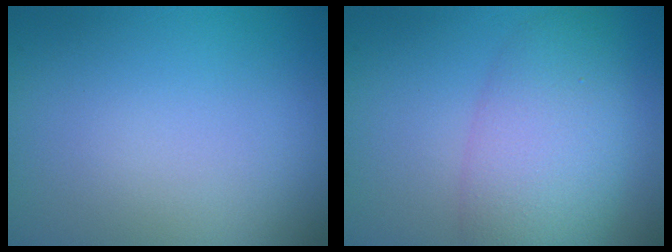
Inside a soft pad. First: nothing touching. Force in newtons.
{"total": 6.6, "press": 6.6, "slide": 0.2}